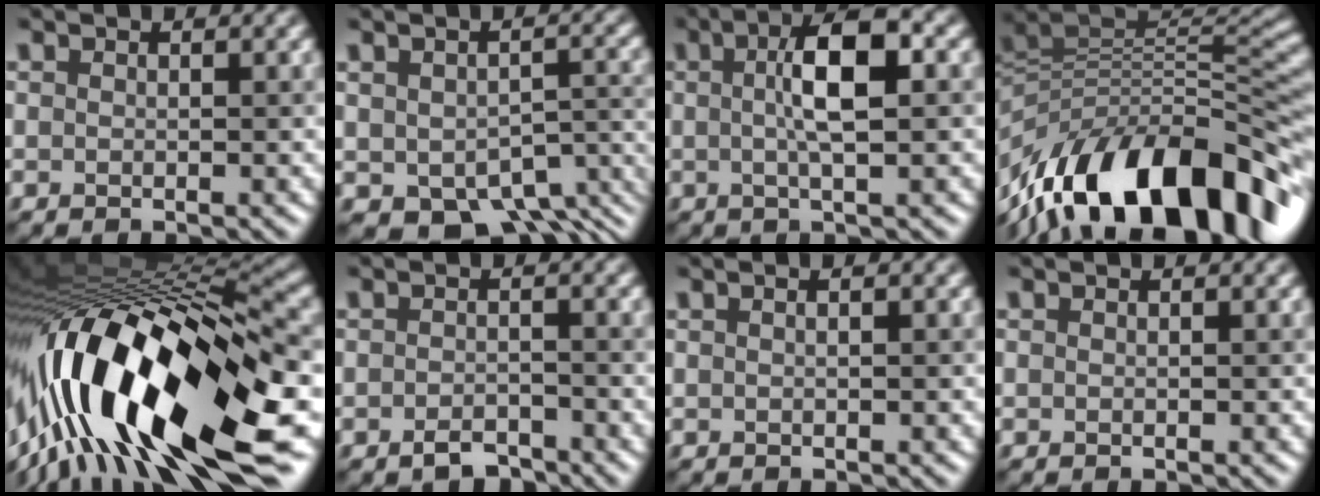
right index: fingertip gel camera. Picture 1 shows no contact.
{"total": 8.0, "force": [-4.2, 4.6, 5.0], "torque": [-0.065, -0.028, -0.051]}
{"total": 5.5, "force": [0.8, 1.3, 5.3], "torque": [-0.086, 0.018, 0.009]}
{"total": 15.1, "force": [-6.1, 6.8, 12.1], "torque": [-0.191, 0.013, -0.103]}
{"total": 18.5, "force": [-4.6, 5.7, 17.0], "torque": [-0.285, 0.012, -0.087]}
{"total": 2.0, "force": [-1.6, 0.9, 1.0], "torque": [-0.017, 0.006, -0.031]}
{"total": 0.8, "force": [0.3, 0.1, 0.7], "torque": [-0.013, 0.002, -0.001]}
{"total": 0.0}